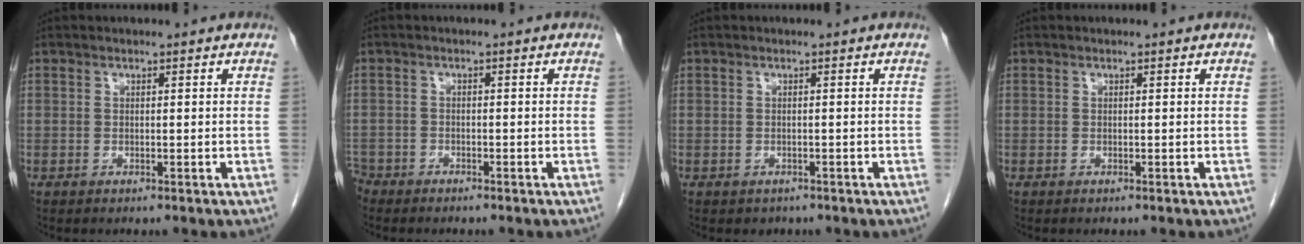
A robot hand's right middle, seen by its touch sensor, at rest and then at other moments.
{"total": 3.2, "force": [-2.8, 1.5, 0.3], "torque": [-0.008, 0.000, -0.054]}
{"total": 1.1, "force": [-0.8, 0.8, 0.2], "torque": [-0.007, 0.001, -0.006]}
{"total": 0.0}